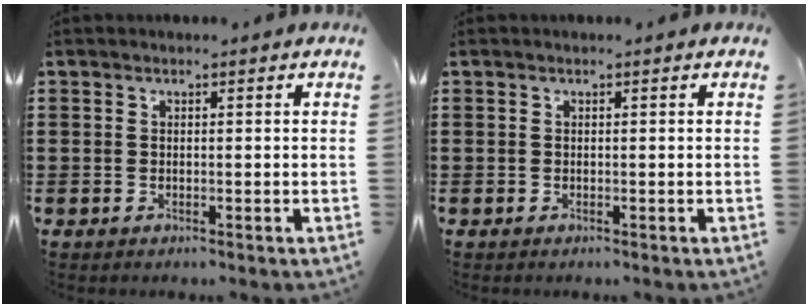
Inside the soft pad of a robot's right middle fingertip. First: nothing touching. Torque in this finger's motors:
{"motor_torque": [0.05, -0.05, 0.00, -0.01]}